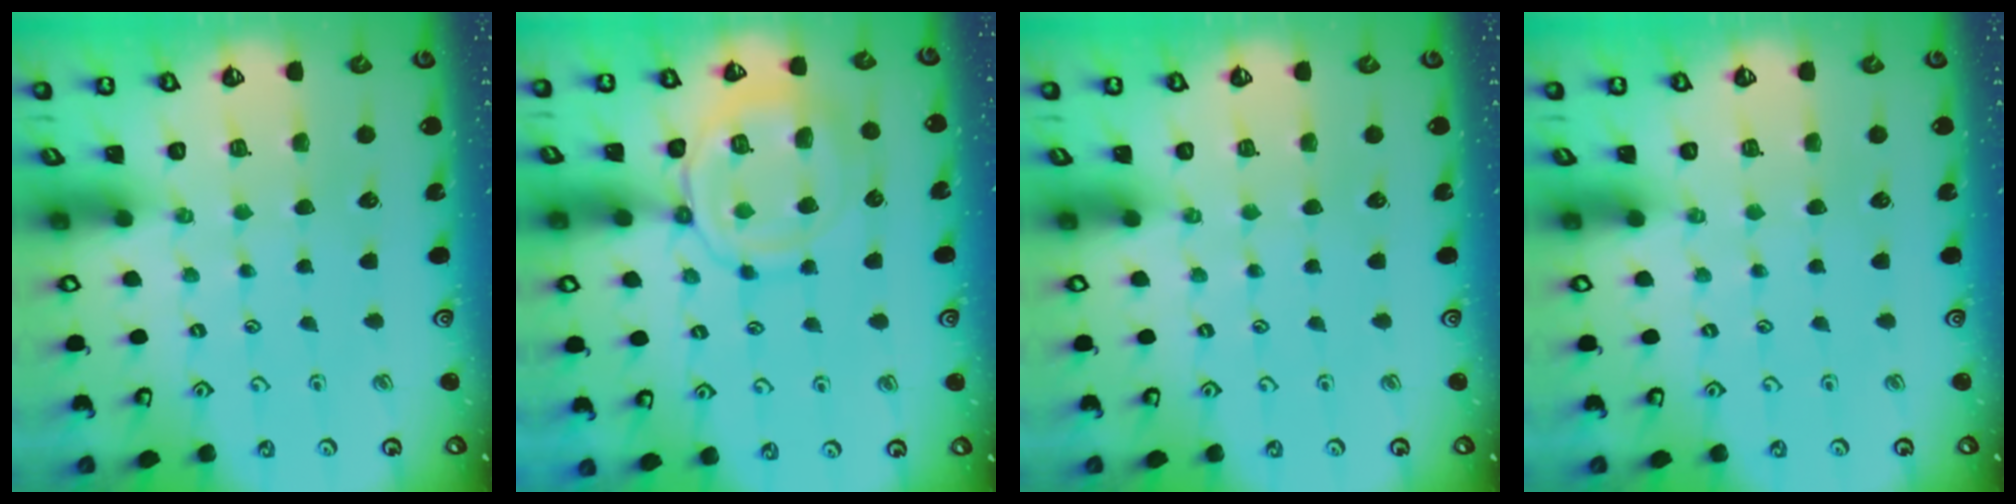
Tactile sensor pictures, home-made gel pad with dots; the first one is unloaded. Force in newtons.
{"total": 12.9, "press": 12.8, "slide": 1.3}
{"total": 0.0}
{"total": 0.0}